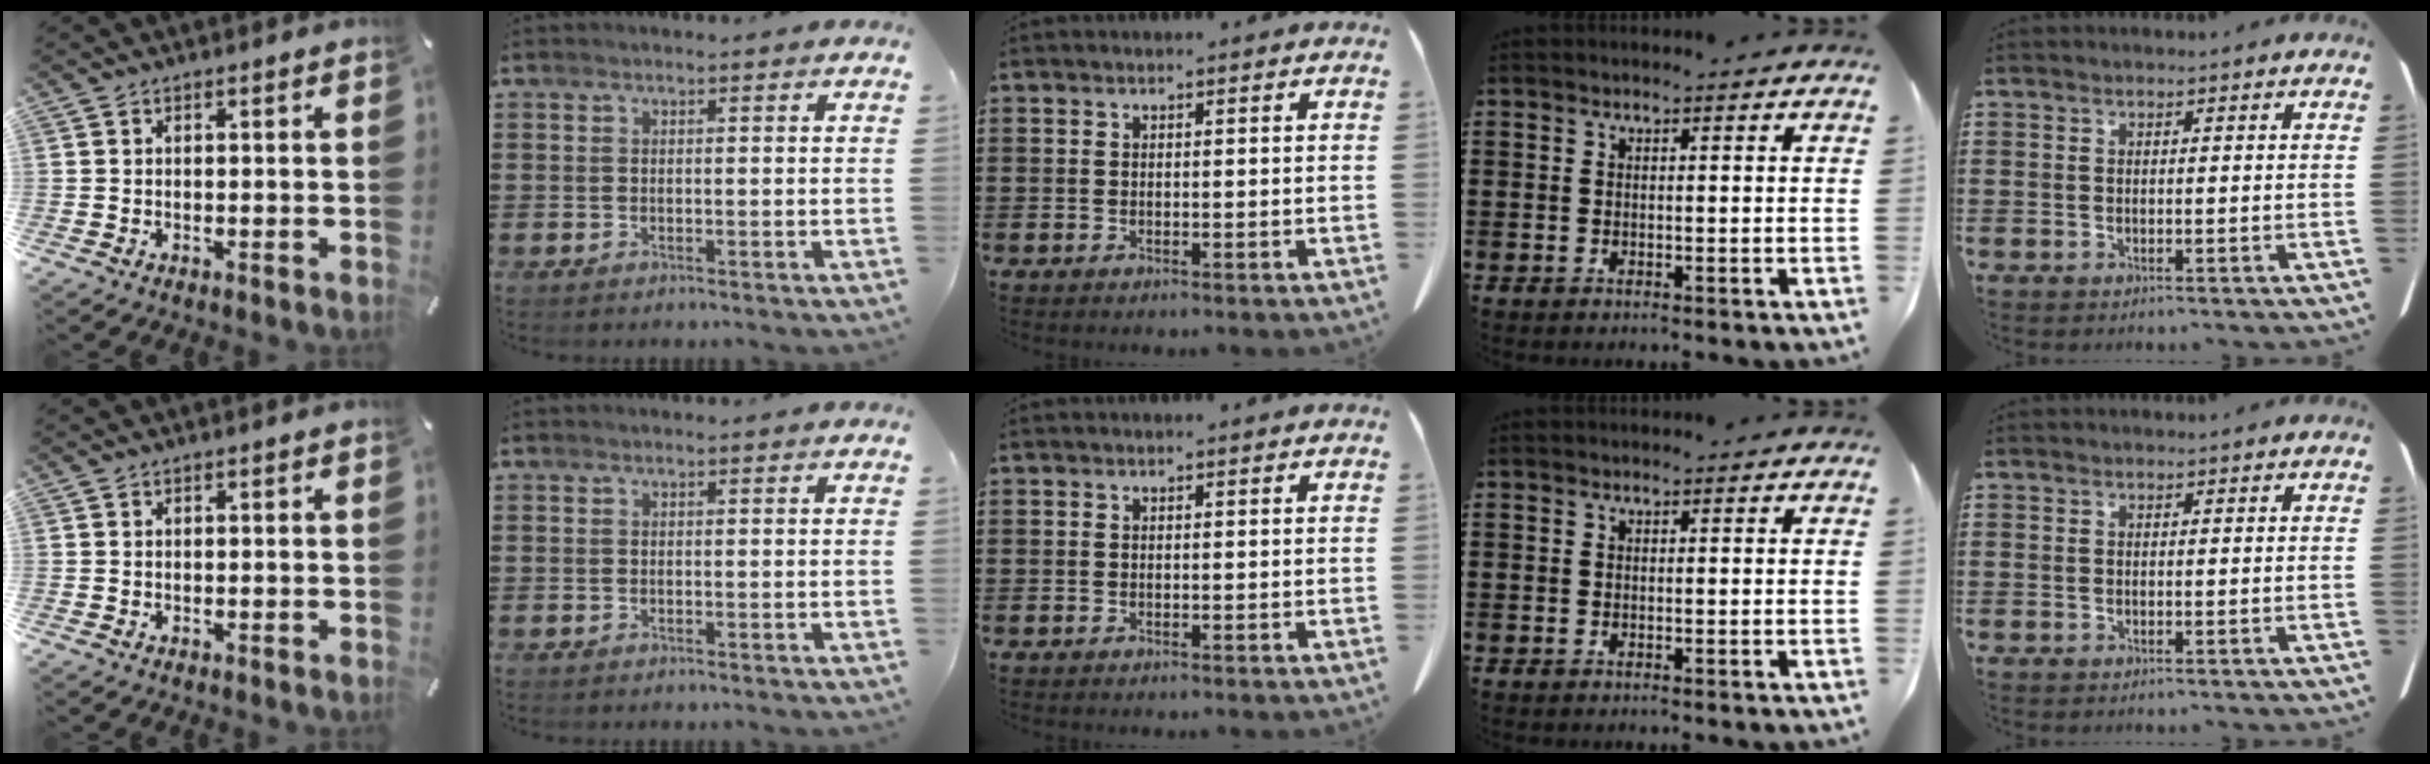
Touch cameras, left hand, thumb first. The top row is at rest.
{}